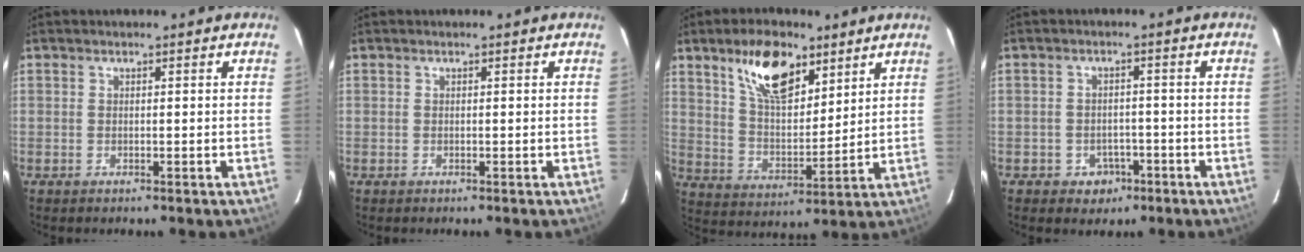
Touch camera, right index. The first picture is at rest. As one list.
[{"total": 0.0}, {"total": 13.6, "force": [8.2, 6.2, 8.9], "torque": [-0.148, 0.007, 0.153]}, {"total": 4.6, "force": [-2.4, 3.8, 0.8], "torque": [-0.028, 0.013, -0.021]}]